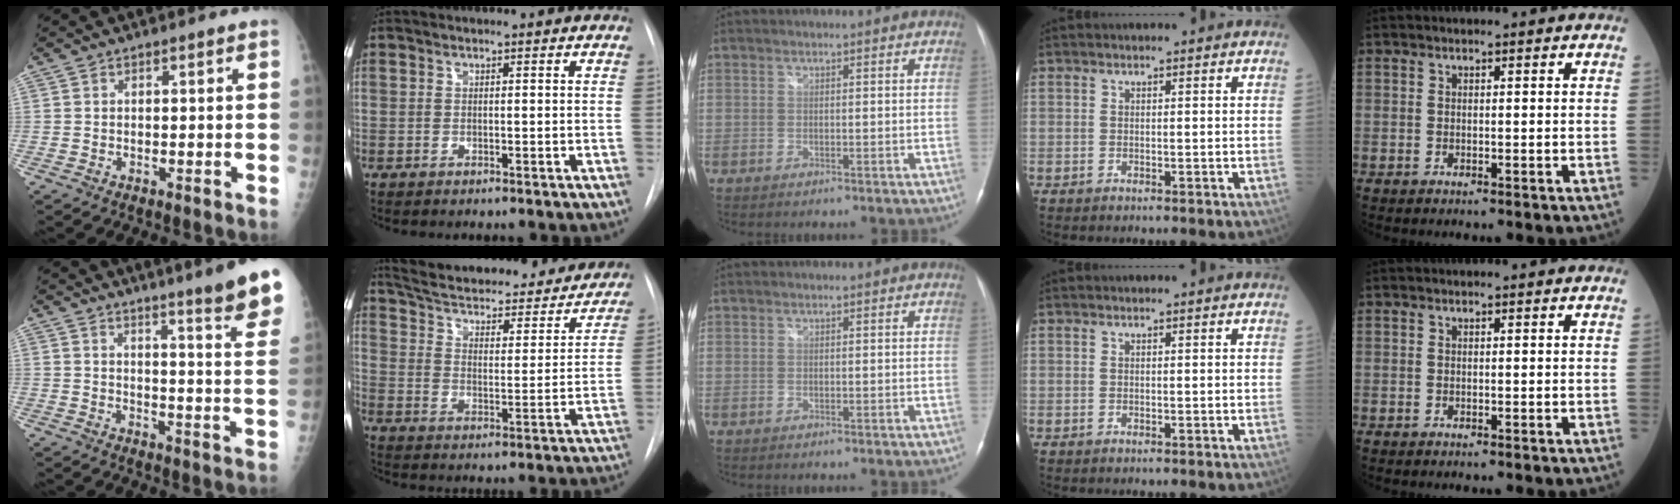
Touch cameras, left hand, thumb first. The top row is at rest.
{"thumb": {"total": 14.7, "force": [10.8, 0.5, 10.0], "torque": [-0.107, -0.068, 0.126]}, "index": {"total": 29.2, "force": [25.7, 7.6, 11.7], "torque": [-0.193, -0.028, 0.333]}}